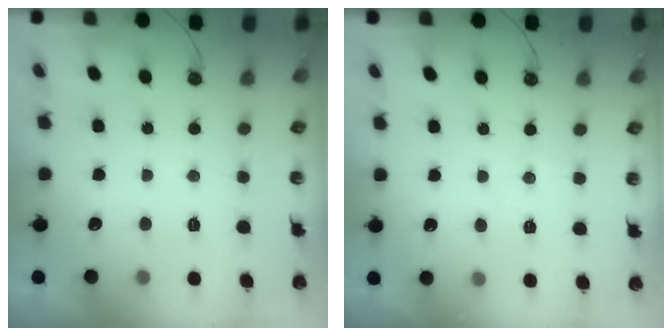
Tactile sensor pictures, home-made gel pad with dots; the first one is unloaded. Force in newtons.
{"total": 3.6, "press": 3.6, "slide": 0.6}